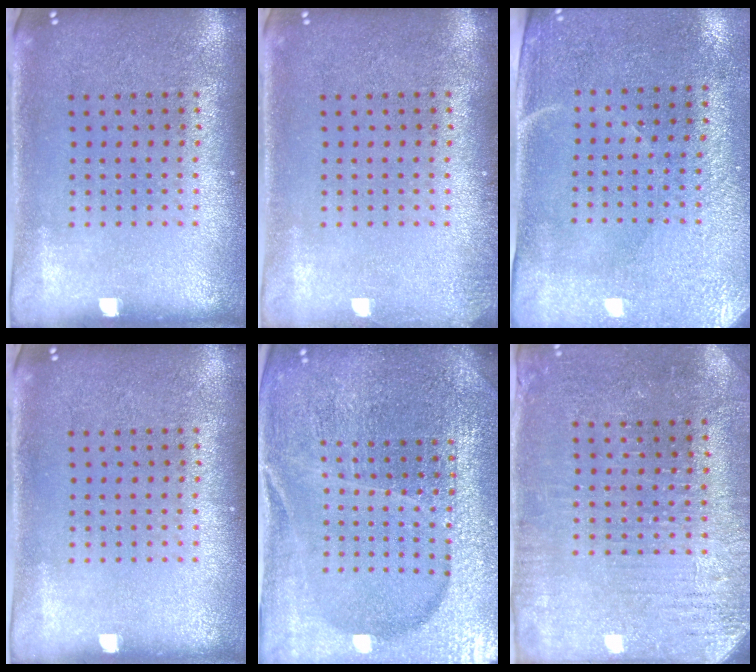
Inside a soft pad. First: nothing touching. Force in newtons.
{"total": 0.8, "press": 0.8, "slide": 0.1}
{"total": 2.9, "press": 2.5, "slide": 1.5}
{"total": 0.0}
{"total": 5.3, "press": 4.8, "slide": 2.2}
{"total": 2.9, "press": 2.8, "slide": 0.7}